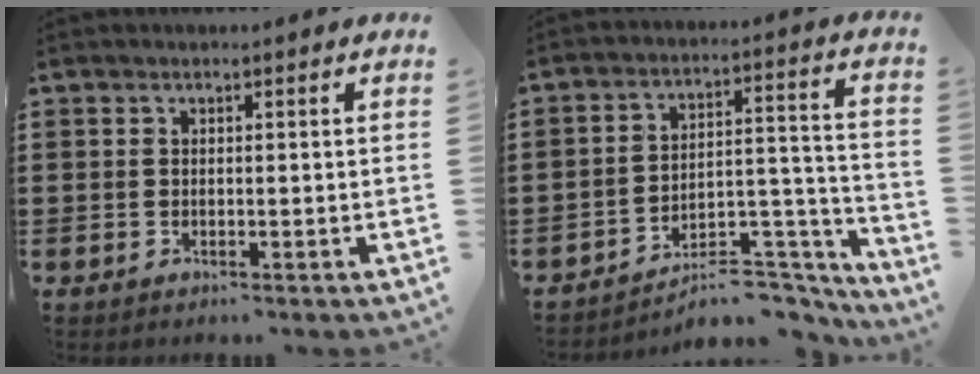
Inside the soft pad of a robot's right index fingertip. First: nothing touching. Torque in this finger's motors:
{"motor_torque": [-1.49, 0.65, -0.41, -0.16]}